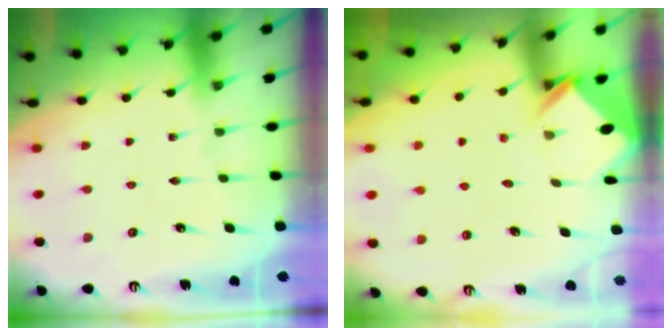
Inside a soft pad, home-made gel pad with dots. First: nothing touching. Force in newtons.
{"total": 3.8, "press": 3.8, "slide": 0.2}